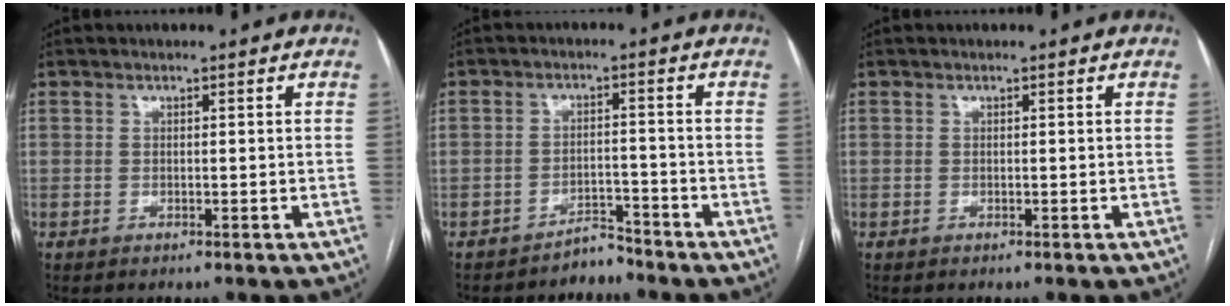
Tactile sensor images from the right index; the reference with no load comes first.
{"total": 3.0, "force": [-2.9, 0.8, -0.2], "torque": [0.009, -0.003, -0.046]}
{"total": 0.0}